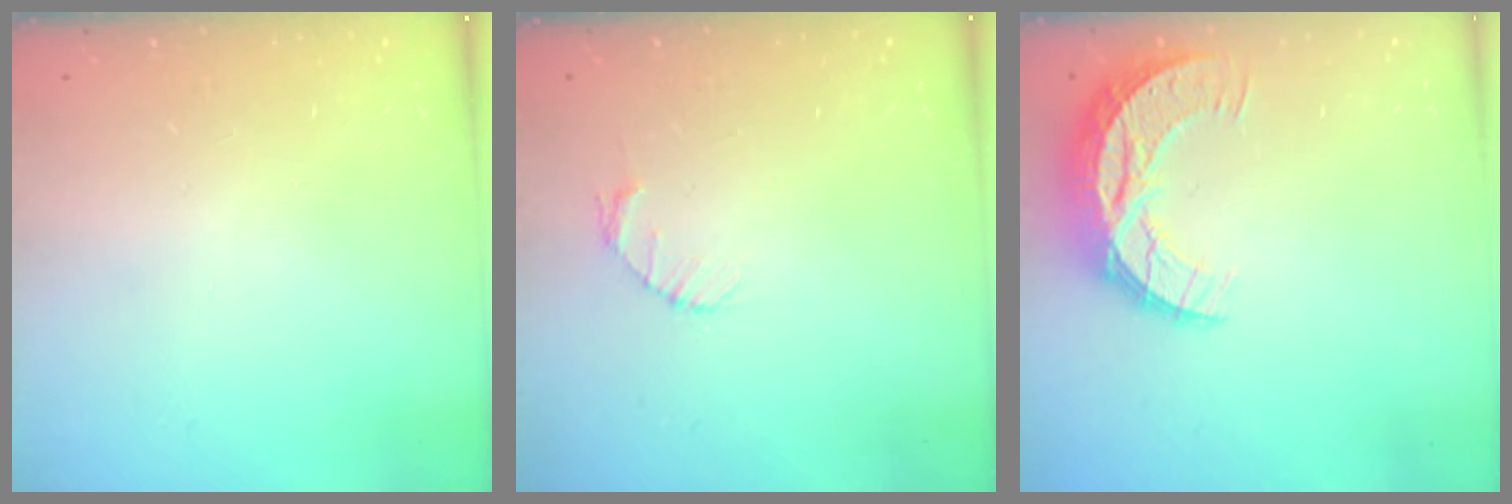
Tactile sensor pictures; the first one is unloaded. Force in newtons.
{"total": 2.7, "press": 2.7, "slide": 0.4}
{"total": 10.4, "press": 10.4, "slide": 0.6}